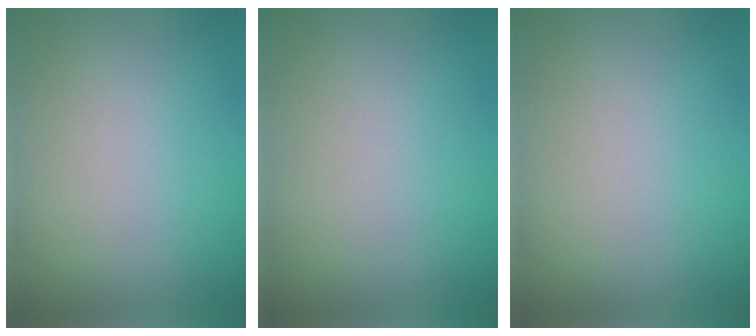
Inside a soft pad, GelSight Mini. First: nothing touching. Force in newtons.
{"total": 0.0}
{"total": 0.0}